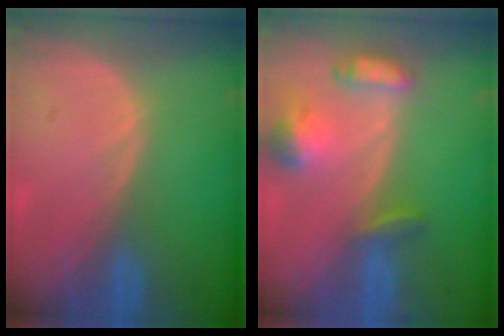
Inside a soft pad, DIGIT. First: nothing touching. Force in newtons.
{"total": 6.3, "press": 6.2, "slide": 0.9}